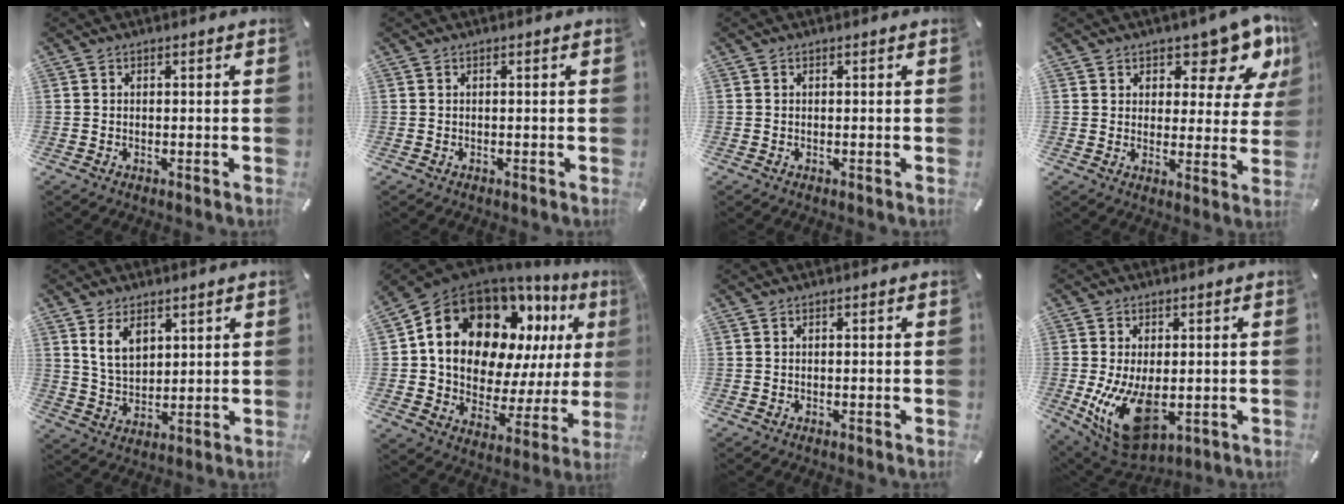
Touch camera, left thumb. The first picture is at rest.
{"total": 0.0}
{"total": 0.0}
{"total": 9.5, "force": [6.5, 5.2, 4.6], "torque": [-0.050, -0.049, 0.109]}
{"total": 7.2, "force": [4.0, 4.7, 3.7], "torque": [-0.087, -0.008, 0.072]}
{"total": 20.7, "force": [9.6, 14.5, 11.2], "torque": [-0.187, -0.072, 0.173]}
{"total": 0.0}
{"total": 14.1, "force": [-2.1, 8.3, 11.2], "torque": [-0.209, -0.016, -0.027]}